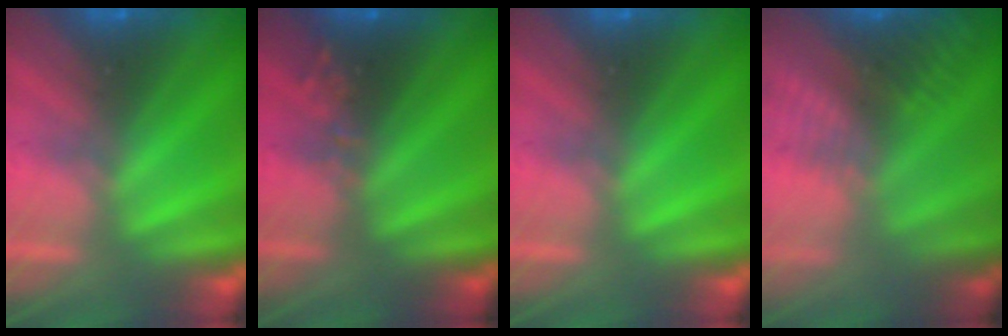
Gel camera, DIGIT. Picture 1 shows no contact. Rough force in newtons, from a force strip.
{"total": 2.4}
{"total": 0.0}
{"total": 8.2}